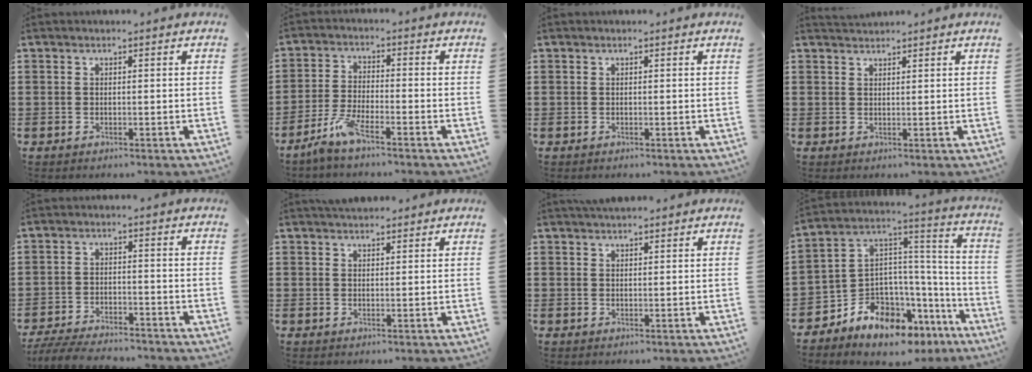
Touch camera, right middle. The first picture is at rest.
{"total": 5.1, "force": [-3.7, 0.8, 3.4], "torque": [-0.083, -0.007, -0.073]}
{"total": 0.0}
{"total": 1.5, "force": [1.5, 0.2, 0.0], "torque": [-0.003, 0.001, 0.029]}
{"total": 5.2, "force": [-5.0, 0.3, 1.5], "torque": [-0.034, -0.005, -0.100]}
{"total": 1.9, "force": [1.8, 0.6, 0.0], "torque": [-0.007, 0.002, 0.035]}
{"total": 1.6, "force": [1.6, 0.4, 0.3], "torque": [-0.010, 0.001, 0.030]}
{"total": 7.9, "force": [-7.2, 3.3, 0.5], "torque": [-0.029, -0.014, -0.140]}